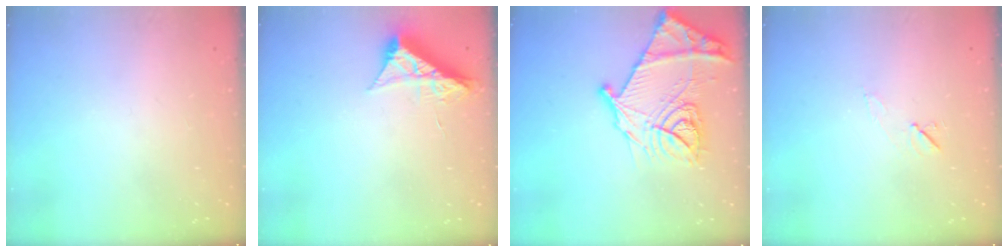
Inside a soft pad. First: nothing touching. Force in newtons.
{"total": 8.6, "press": 8.6, "slide": 0.4}
{"total": 22.2, "press": 22.1, "slide": 2.4}
{"total": 5.2, "press": 4.7, "slide": 2.1}